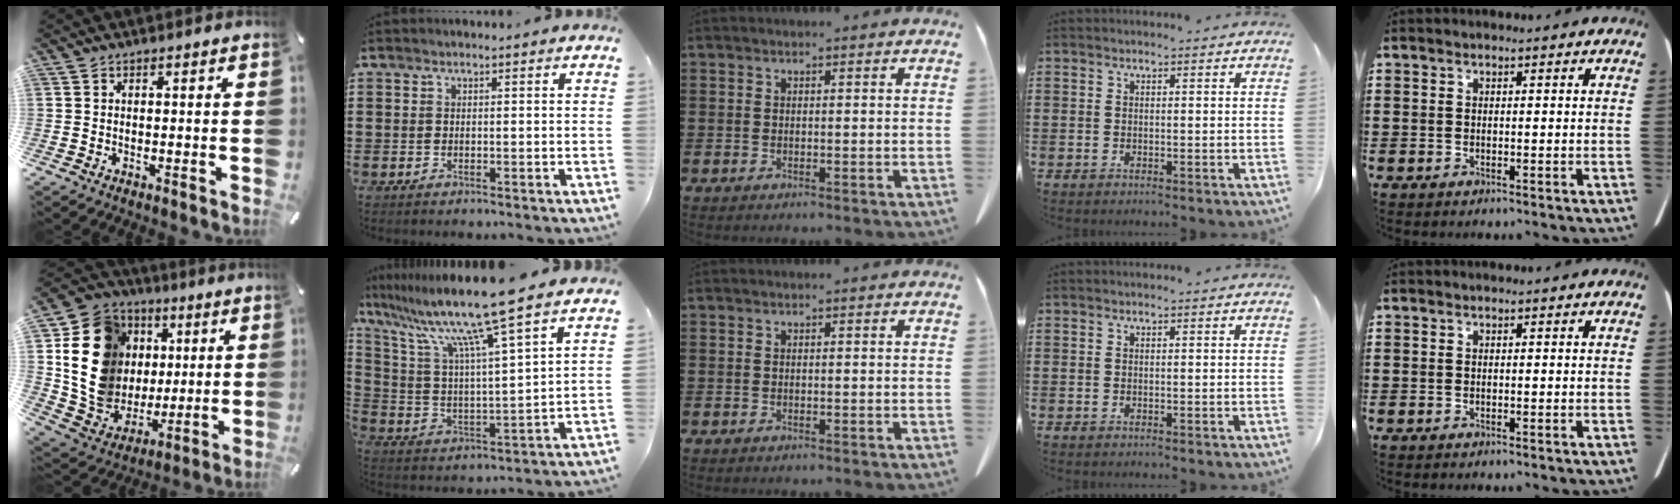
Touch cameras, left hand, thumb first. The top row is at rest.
{"thumb": {"total": 18.8, "force": [3.7, 17.0, 7.2], "torque": [-0.130, -0.012, 0.092]}, "index": {"total": 11.3, "force": [9.2, -0.6, 6.6], "torque": [-0.166, -0.057, 0.146]}}